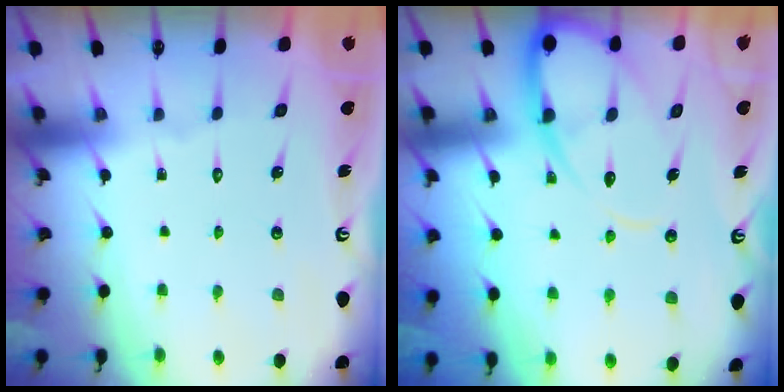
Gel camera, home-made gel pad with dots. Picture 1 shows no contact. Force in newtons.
{"total": 11.4, "press": 11.4, "slide": 1.0}